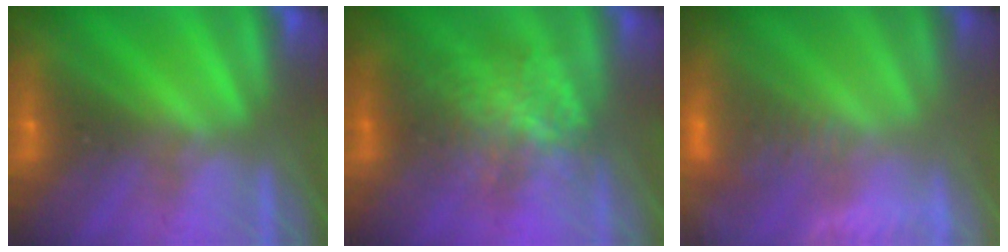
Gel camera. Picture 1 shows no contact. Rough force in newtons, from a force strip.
{"total": 2.2}
{"total": 3.9}